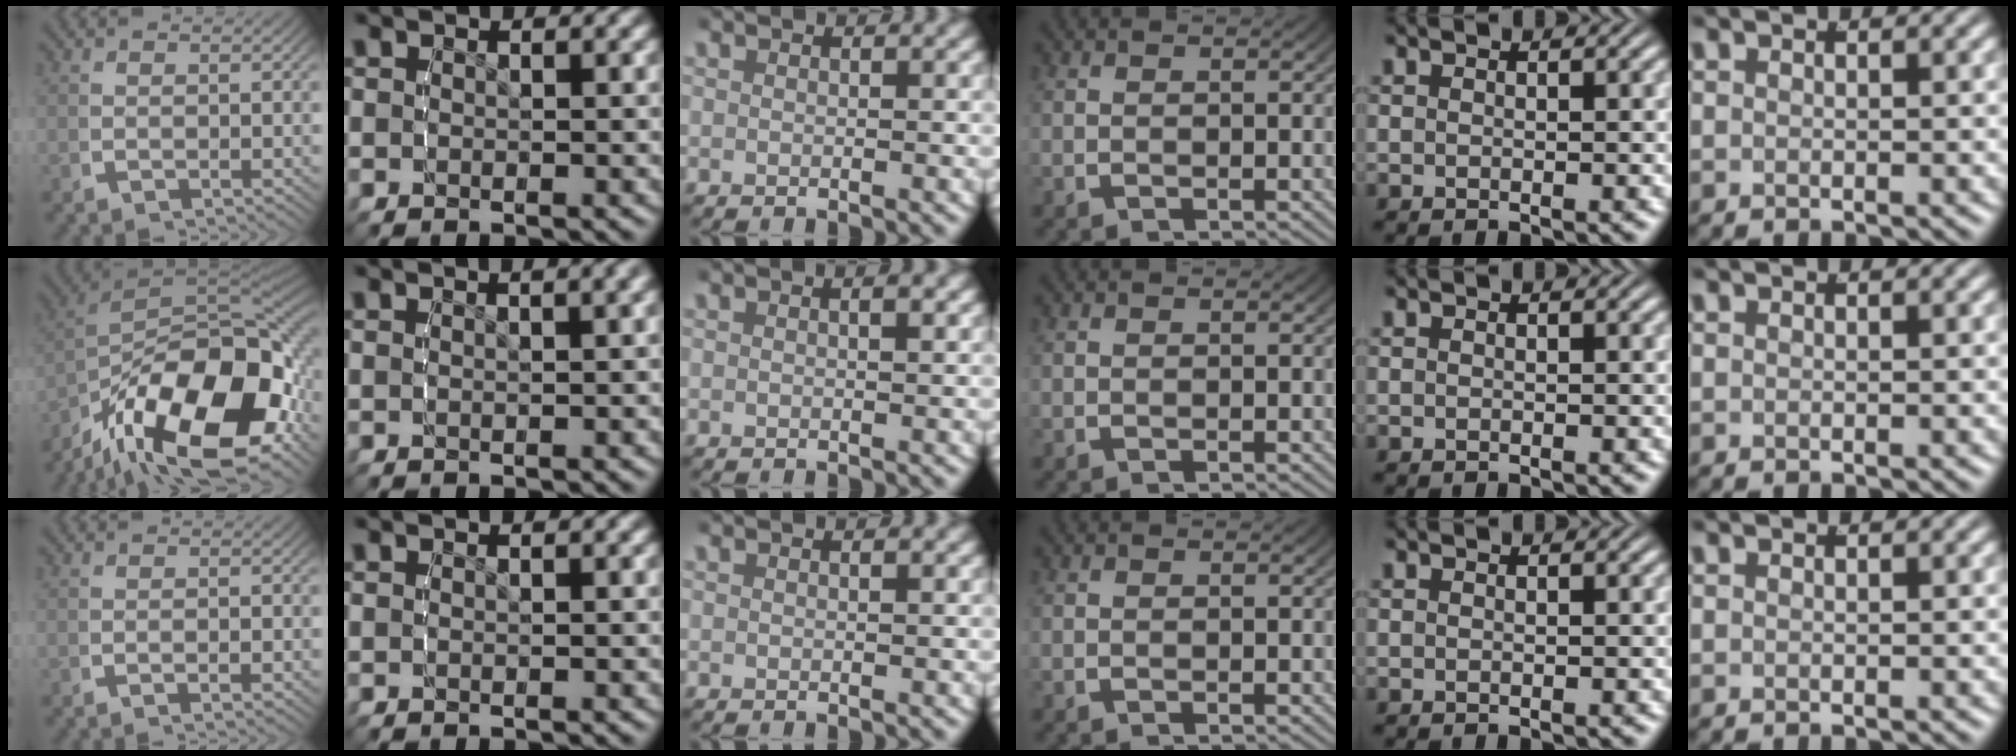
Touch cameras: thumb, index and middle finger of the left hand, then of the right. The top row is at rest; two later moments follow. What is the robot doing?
{"motion": "lift_and_place", "object": "screwdriver"}